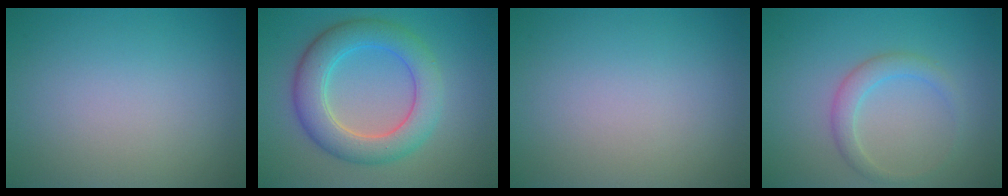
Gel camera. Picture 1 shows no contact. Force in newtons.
{"total": 6.1, "press": 6.1, "slide": 0.1}
{"total": 0.0}
{"total": 2.1, "press": 2.1, "slide": 0.1}